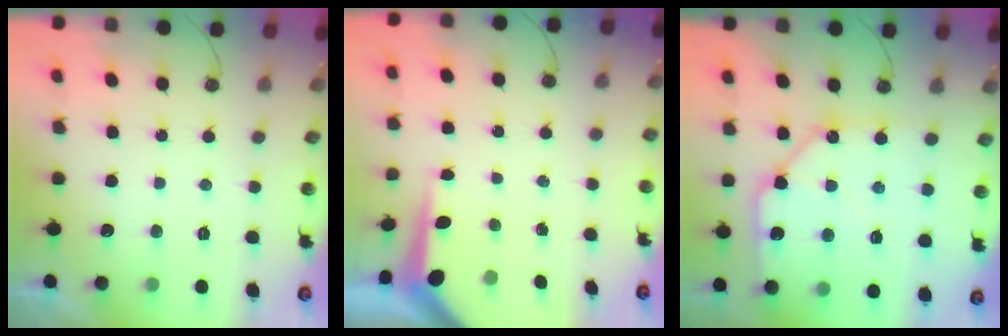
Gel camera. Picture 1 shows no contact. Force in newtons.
{"total": 5.4, "press": 5.4, "slide": 0.6}
{"total": 11.9, "press": 11.8, "slide": 1.6}